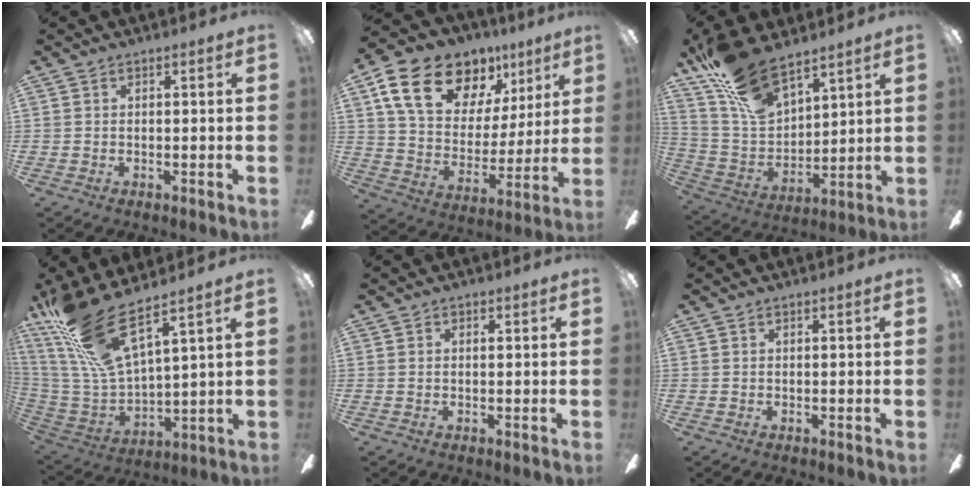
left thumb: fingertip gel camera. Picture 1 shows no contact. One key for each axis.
{"total": 20.3, "fx": 12.1, "fy": 12.2, "fz": 10.8, "tx": -0.189, "ty": -0.057, "tz": 0.221}
{"total": 17.1, "fx": 13.2, "fy": 6.9, "fz": 8.3, "tx": -0.180, "ty": -0.072, "tz": 0.246}
{"total": 20.1, "fx": 13.9, "fy": 5.3, "fz": 13.6, "tx": -0.308, "ty": -0.085, "tz": 0.241}
{"total": 0.9, "fx": 0.4, "fy": 0.6, "fz": 0.5, "tx": -0.002, "ty": 0.000, "tz": 0.004}
{"total": 0.0}